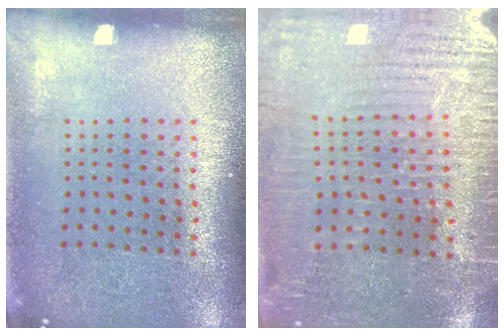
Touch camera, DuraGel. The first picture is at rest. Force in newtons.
{"total": 3.6, "press": 3.4, "slide": 1.3}